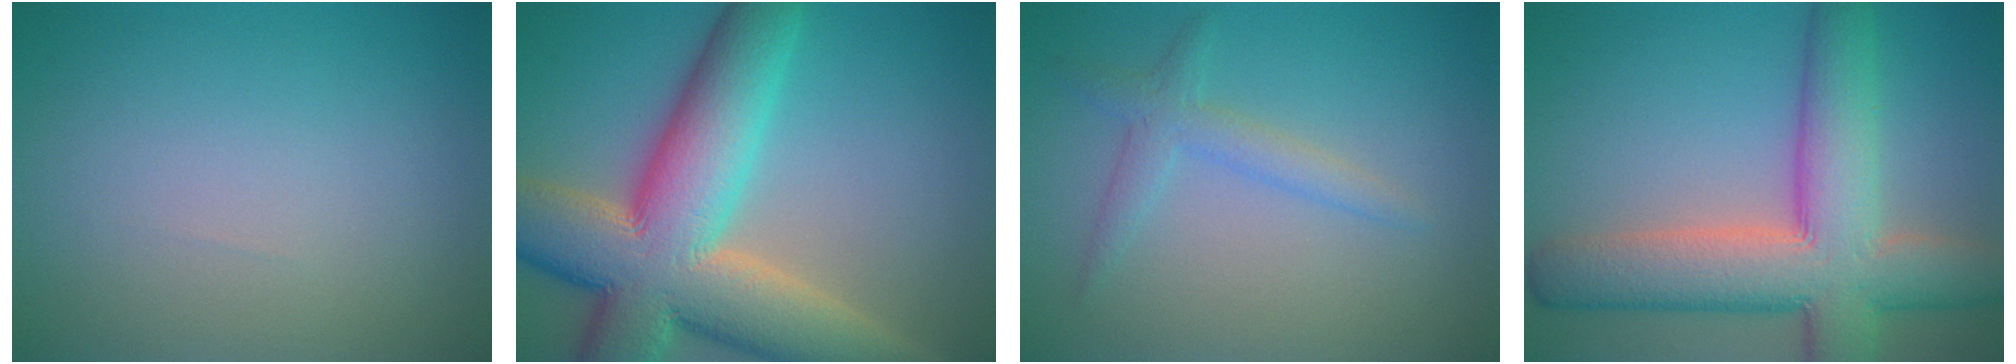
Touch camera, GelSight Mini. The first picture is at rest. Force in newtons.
{"total": 14.3, "press": 14.2, "slide": 1.1}
{"total": 2.2, "press": 2.2, "slide": 0.1}
{"total": 10.6, "press": 10.6, "slide": 0.6}